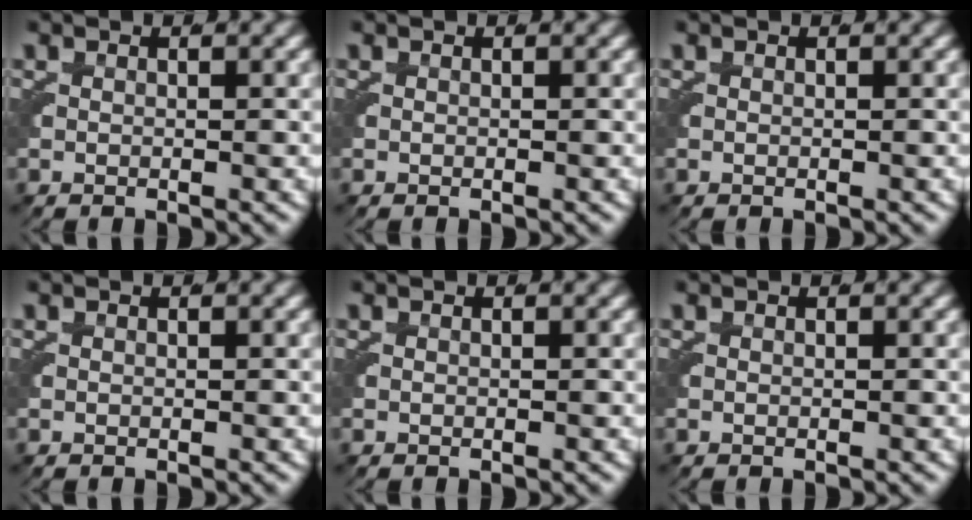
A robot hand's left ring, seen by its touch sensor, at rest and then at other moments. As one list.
[{"total": 0.0}, {"total": 0.0}, {"total": 0.0}, {"total": 0.0}, {"total": 0.0}]